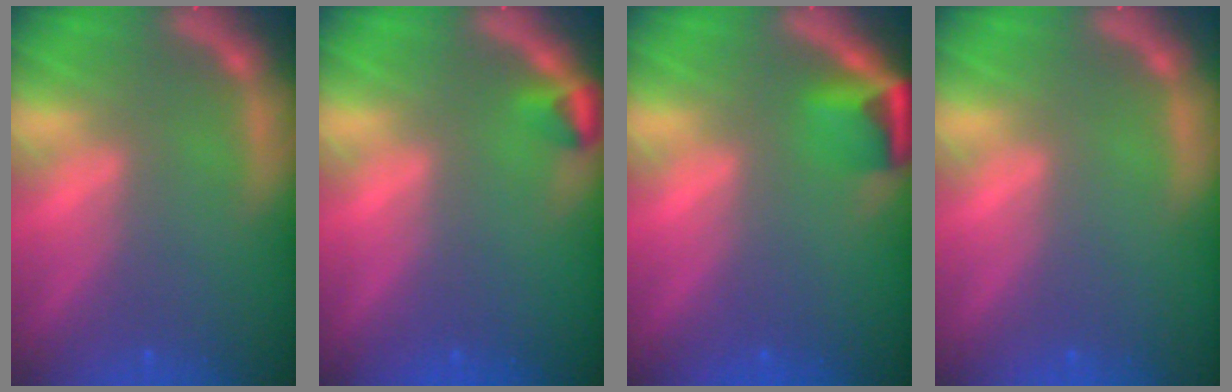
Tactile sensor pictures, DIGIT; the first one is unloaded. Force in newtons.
{"total": 1.5}
{"total": 3.4}
{"total": 0.0}